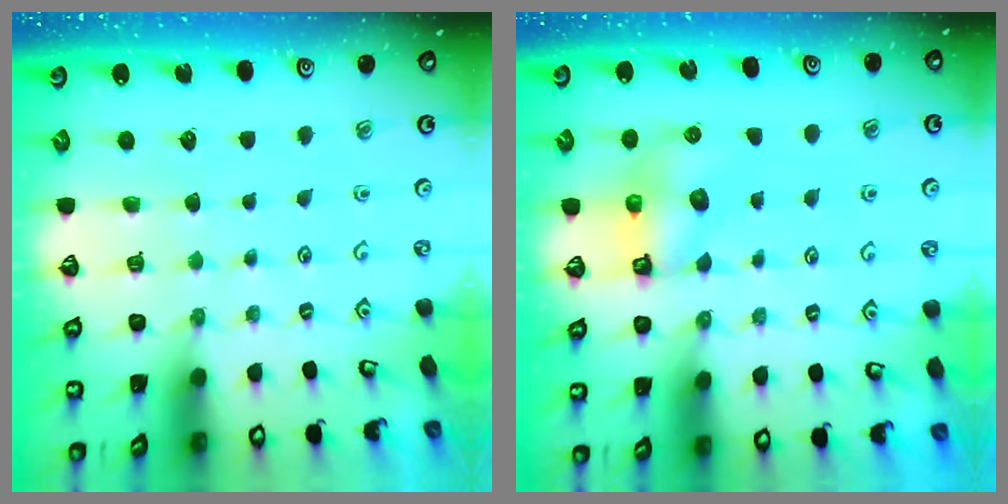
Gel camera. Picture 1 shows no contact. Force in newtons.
{"total": 6.2, "press": 6.2, "slide": 0.1}